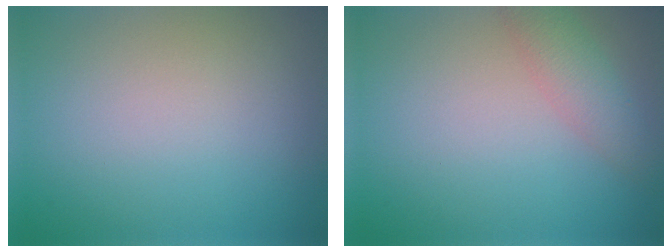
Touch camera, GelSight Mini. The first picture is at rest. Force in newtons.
{"total": 2.5, "press": 2.5, "slide": 0.1}